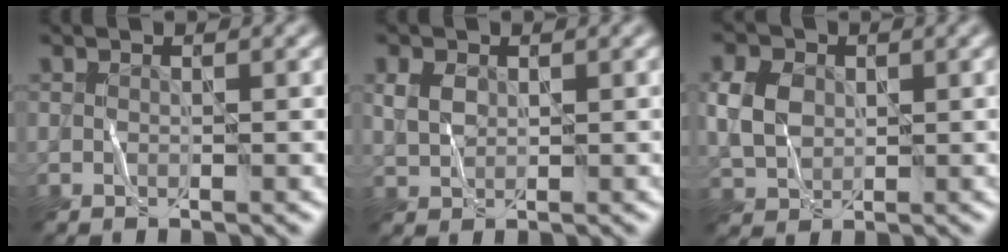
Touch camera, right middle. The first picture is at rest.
{"total": 1.5, "force": [0.8, 1.1, 0.6], "torque": [-0.026, 0.002, 0.021]}
{"total": 3.4, "force": [0.8, 2.8, 1.7], "torque": [-0.056, 0.007, 0.017]}